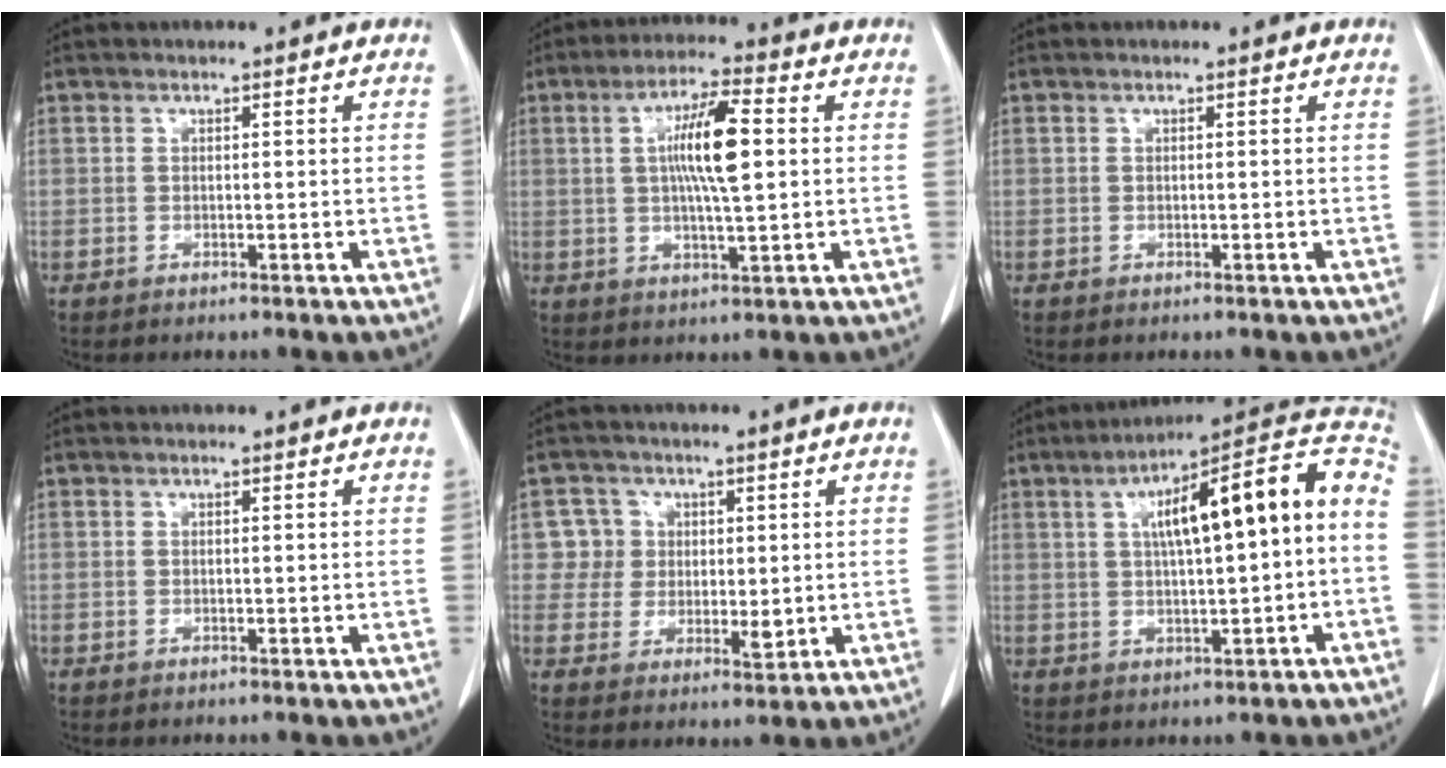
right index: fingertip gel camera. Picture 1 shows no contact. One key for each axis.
{"total": 9.5, "fx": 1.3, "fy": 1.1, "fz": 9.3, "tx": -0.171, "ty": 0.004, "tz": 0.023}
{"total": 0.0}
{"total": 0.0}
{"total": 6.0, "fx": 1.7, "fy": 5.7, "fz": 0.9, "tx": -0.002, "ty": 0.008, "tz": 0.033}
{"total": 17.6, "fx": 2.4, "fy": 2.6, "fz": 17.3, "tx": -0.257, "ty": 0.048, "tz": 0.033}